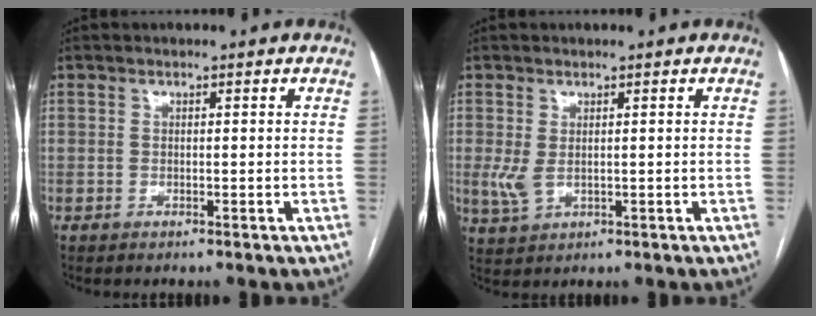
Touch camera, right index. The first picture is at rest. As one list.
[{"total": 2.9, "force": [0.2, 1.5, 2.5], "torque": [-0.063, -0.003, 0.015]}]